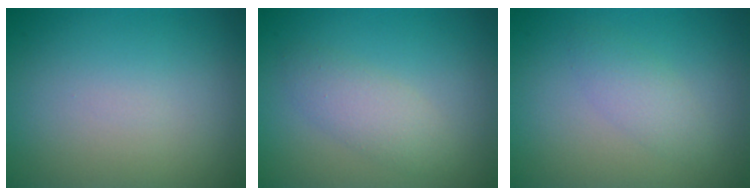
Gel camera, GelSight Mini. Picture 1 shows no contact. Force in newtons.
{"total": 2.4, "press": 2.4, "slide": 0.1}
{"total": 1.8, "press": 1.8, "slide": 0.2}